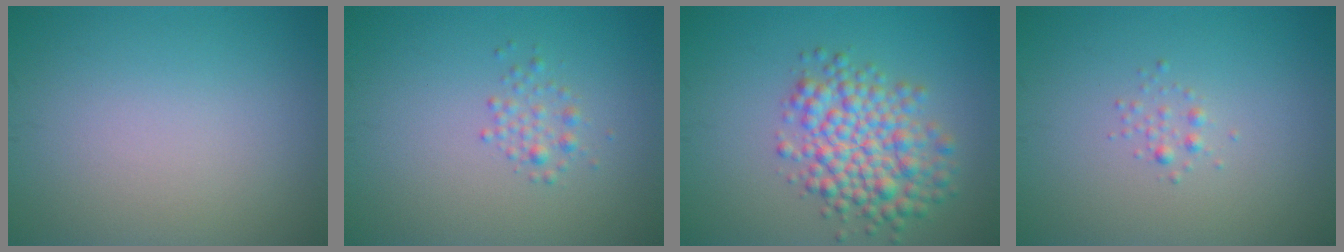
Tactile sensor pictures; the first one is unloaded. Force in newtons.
{"total": 1.4, "press": 1.4, "slide": 0.1}
{"total": 5.9, "press": 5.9, "slide": 0.1}
{"total": 0.8, "press": 0.8, "slide": 0.0}